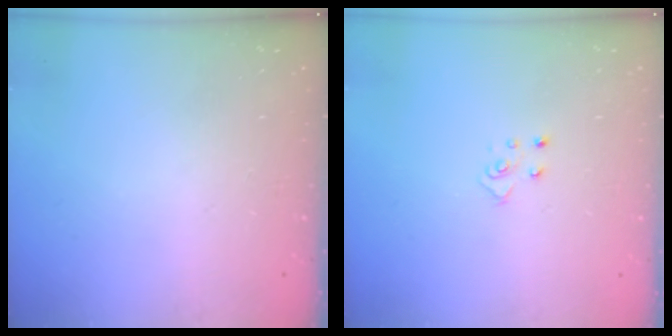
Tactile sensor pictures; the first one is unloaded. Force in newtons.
{"total": 4.7, "press": 4.7, "slide": 0.4}